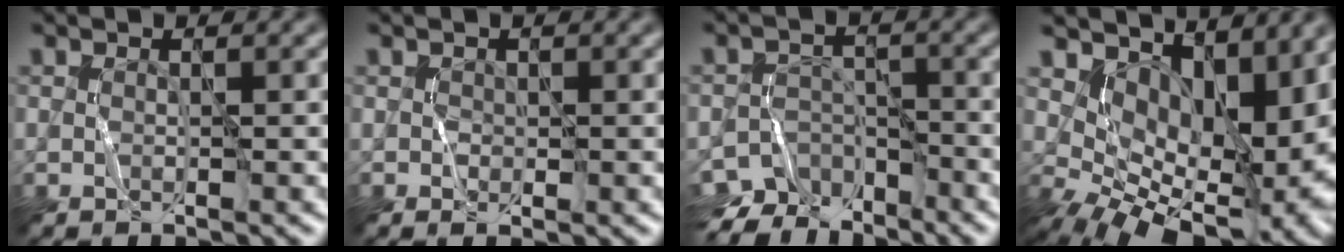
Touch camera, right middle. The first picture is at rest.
{"total": 0.8, "force": [-0.2, 0.6, 0.5], "torque": [-0.012, -0.003, 0.002]}
{"total": 4.9, "force": [-4.5, 2.1, 0.2], "torque": [0.009, 0.000, -0.075]}
{"total": 11.4, "force": [2.1, 6.7, 9.0], "torque": [-0.140, -0.021, 0.059]}